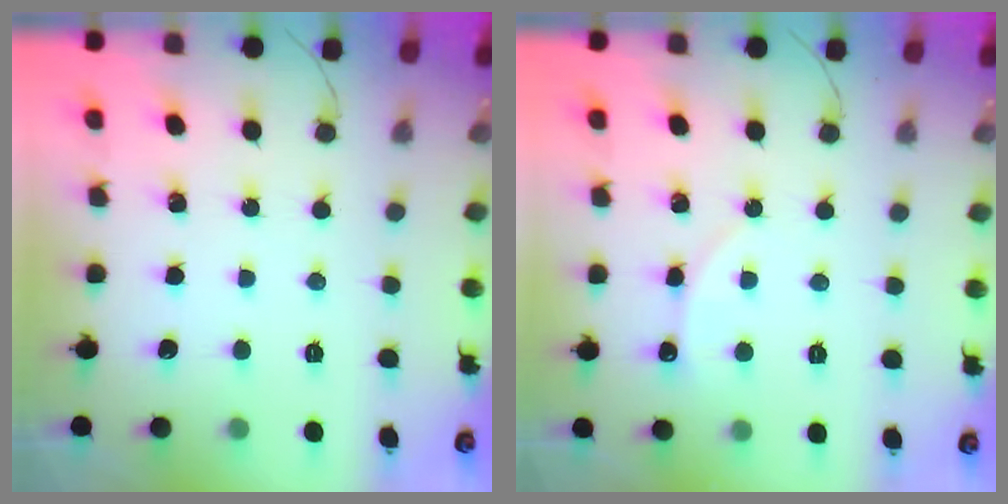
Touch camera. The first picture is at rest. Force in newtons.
{"total": 2.7, "press": 2.7, "slide": 0.4}